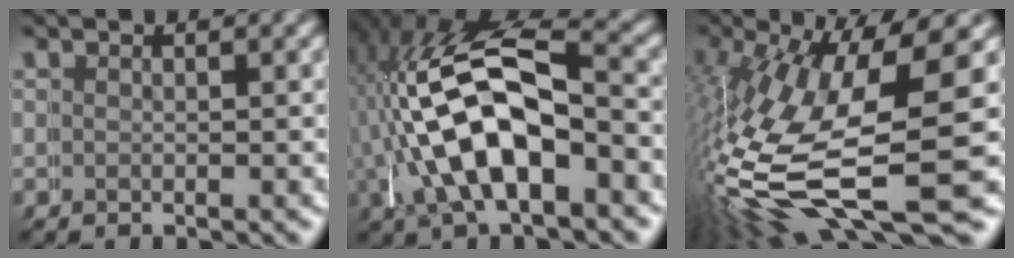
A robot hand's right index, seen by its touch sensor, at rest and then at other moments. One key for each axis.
{"total": 11.3, "fx": 0.1, "fy": 7.4, "fz": 8.5, "tx": -0.184, "ty": -0.011, "tz": 0.004}
{"total": 11.4, "fx": -1.8, "fy": 5.6, "fz": 9.8, "tx": -0.201, "ty": -0.039, "tz": -0.003}